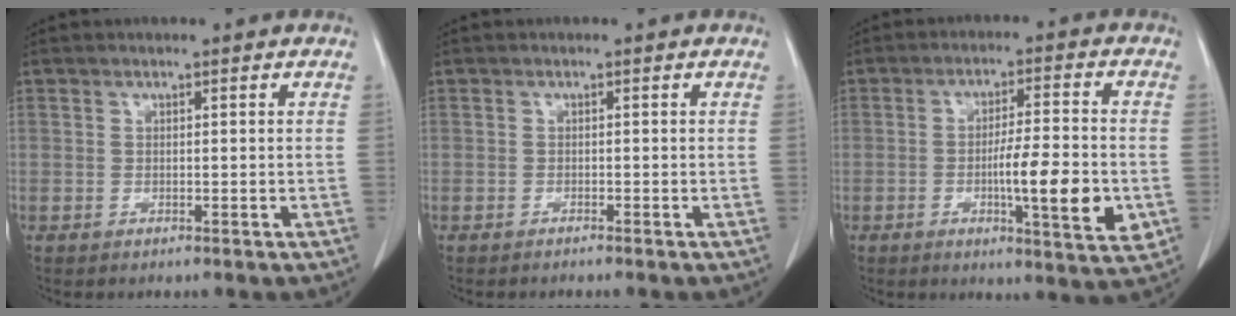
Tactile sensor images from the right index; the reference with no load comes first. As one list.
[{"total": 0.5, "force": [-0.5, -0.1, 0.1], "torque": [-0.006, -0.001, -0.010]}, {"total": 11.4, "force": [-2.6, 1.2, 11.1], "torque": [-0.162, -0.009, -0.039]}]